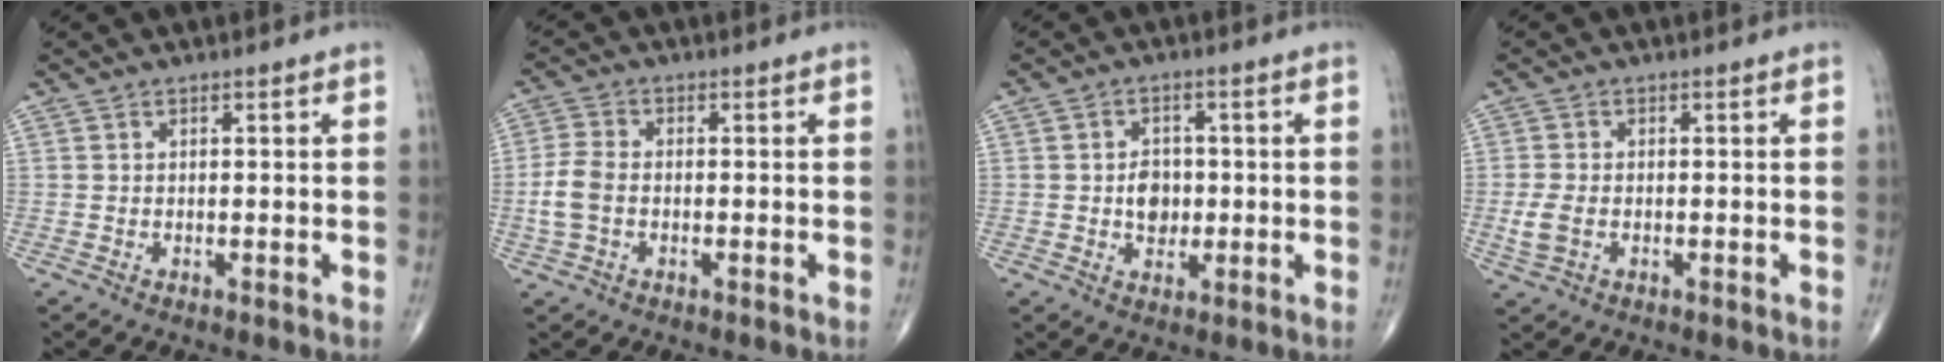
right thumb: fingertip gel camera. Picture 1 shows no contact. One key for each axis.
{"total": 5.4, "fx": -1.0, "fy": 3.4, "fz": 4.0, "tx": -0.095, "ty": 0.015, "tz": -0.024}
{"total": 4.9, "fx": -0.3, "fy": 3.8, "fz": 3.1, "tx": -0.026, "ty": 0.004, "tz": -0.005}
{"total": 3.7, "fx": -0.9, "fy": 2.3, "fz": 2.8, "tx": -0.069, "ty": 0.005, "tz": -0.015}